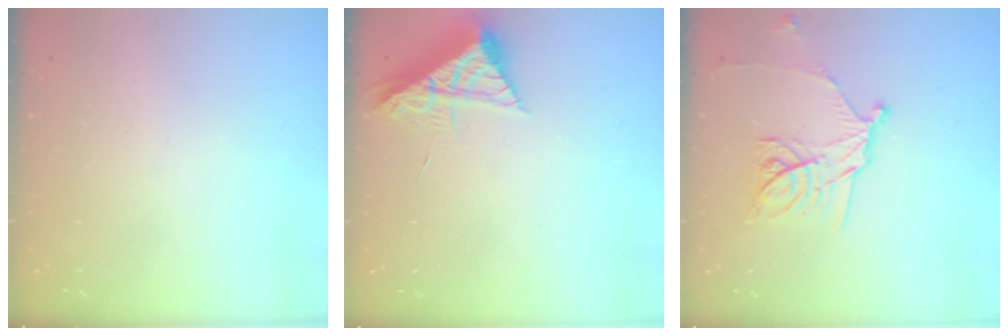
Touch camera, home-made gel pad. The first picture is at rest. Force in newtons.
{"total": 7.9, "press": 7.8, "slide": 0.7}
{"total": 13.5, "press": 13.5, "slide": 0.1}